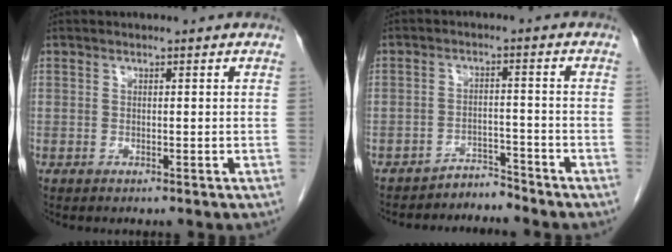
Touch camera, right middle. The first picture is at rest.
{"total": 3.3, "force": [-3.2, 0.2, -0.8], "torque": [0.018, -0.001, -0.051]}